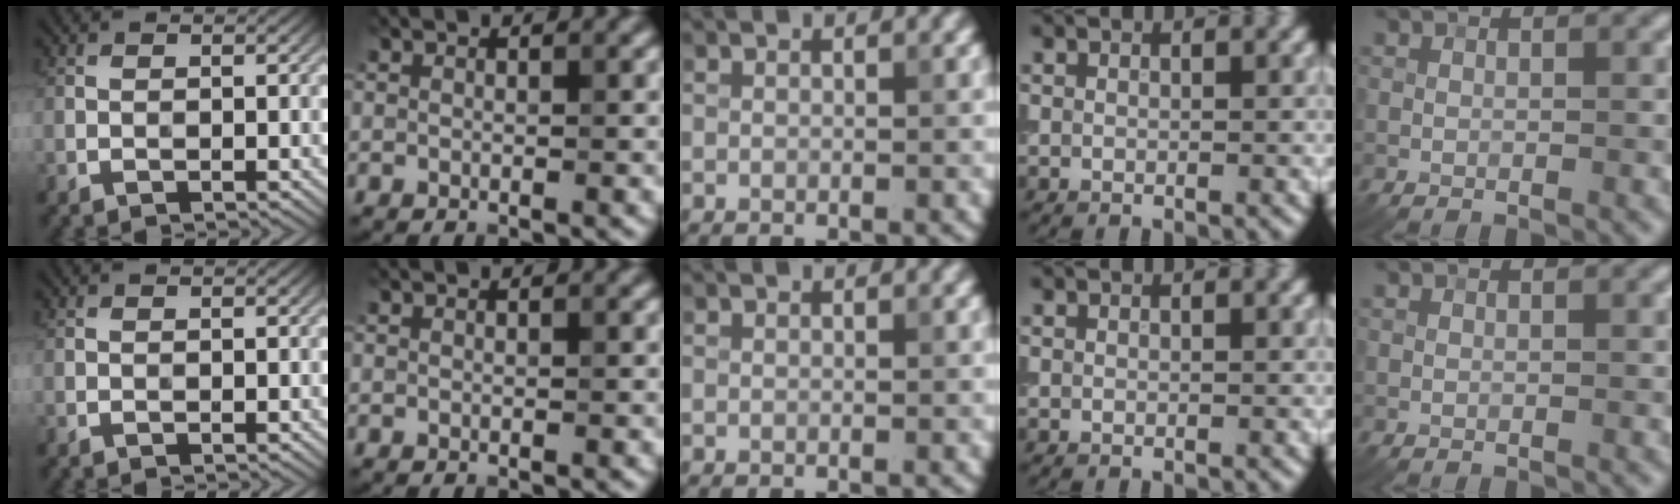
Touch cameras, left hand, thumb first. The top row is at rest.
{}